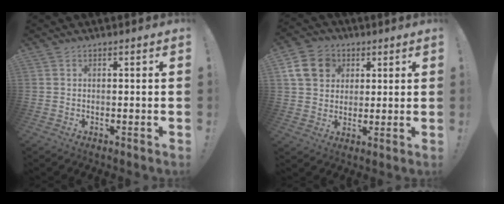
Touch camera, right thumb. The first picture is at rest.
{"total": 13.1, "force": [4.4, 10.9, 5.8], "torque": [-0.088, -0.011, 0.091]}